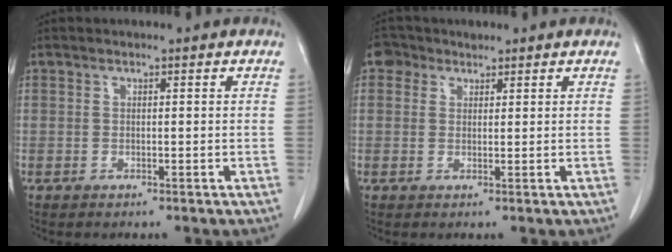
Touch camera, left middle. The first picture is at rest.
{"total": 2.6, "force": [1.6, 2.0, 0.4], "torque": [-0.008, 0.011, 0.024]}